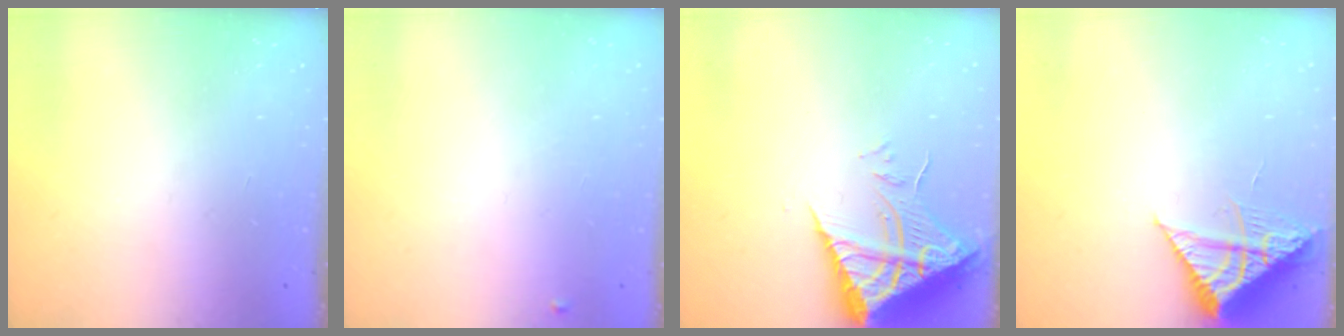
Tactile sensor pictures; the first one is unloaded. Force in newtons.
{"total": 3.9, "press": 3.8, "slide": 0.6}
{"total": 9.7, "press": 9.6, "slide": 0.8}
{"total": 8.8, "press": 8.8, "slide": 1.0}